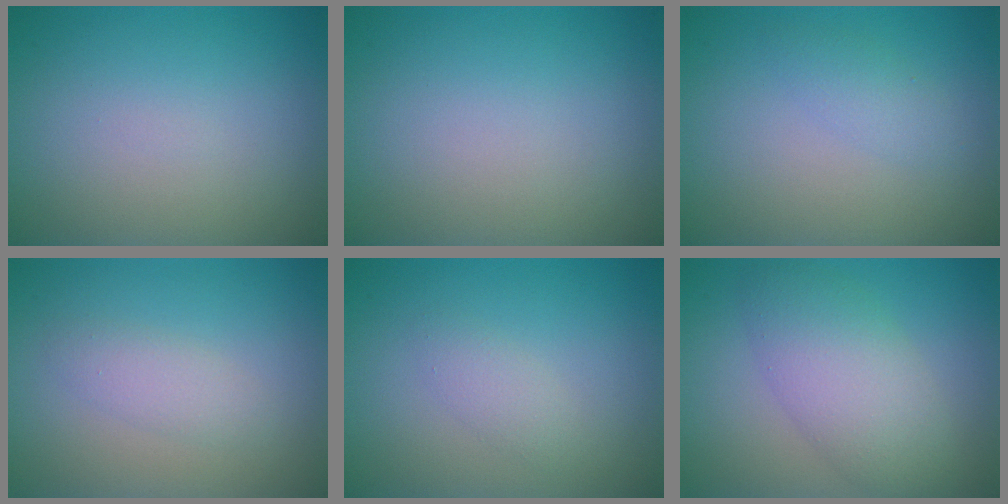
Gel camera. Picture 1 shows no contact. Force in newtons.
{"total": 0.0}
{"total": 1.4, "press": 1.4, "slide": 0.0}
{"total": 1.9, "press": 1.9, "slide": 0.1}
{"total": 1.4, "press": 1.4, "slide": 0.1}
{"total": 5.6, "press": 5.6, "slide": 0.2}